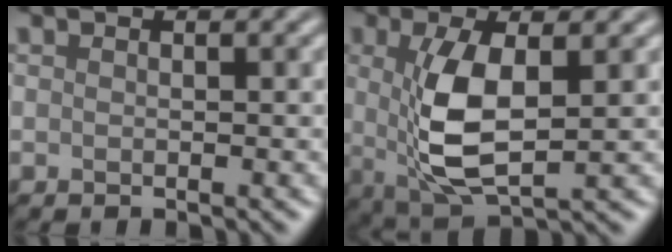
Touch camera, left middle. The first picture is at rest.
{"total": 6.1, "force": [0.3, 2.2, 5.7], "torque": [-0.127, -0.013, 0.013]}